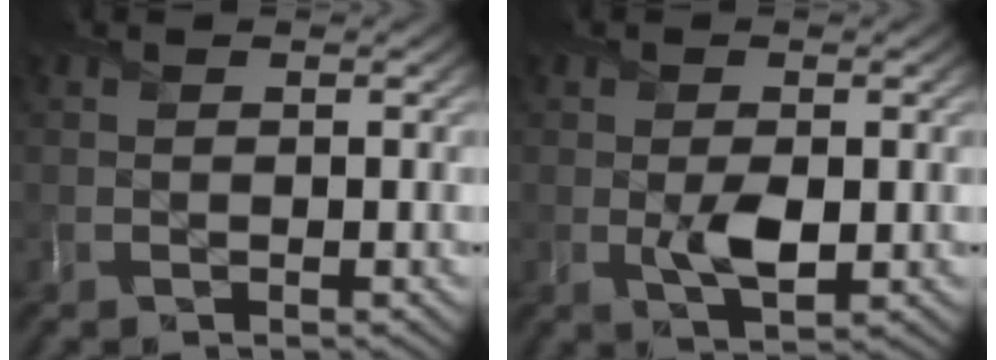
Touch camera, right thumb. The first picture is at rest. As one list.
[{"total": 3.2, "force": [-0.2, 1.8, 2.7], "torque": [-0.054, -0.007, 0.001]}]